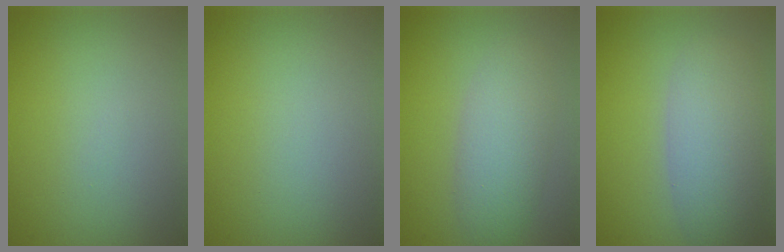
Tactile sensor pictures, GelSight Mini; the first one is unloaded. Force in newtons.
{"total": 0.0}
{"total": 3.8, "press": 3.8, "slide": 0.1}
{"total": 5.3, "press": 5.3, "slide": 0.2}